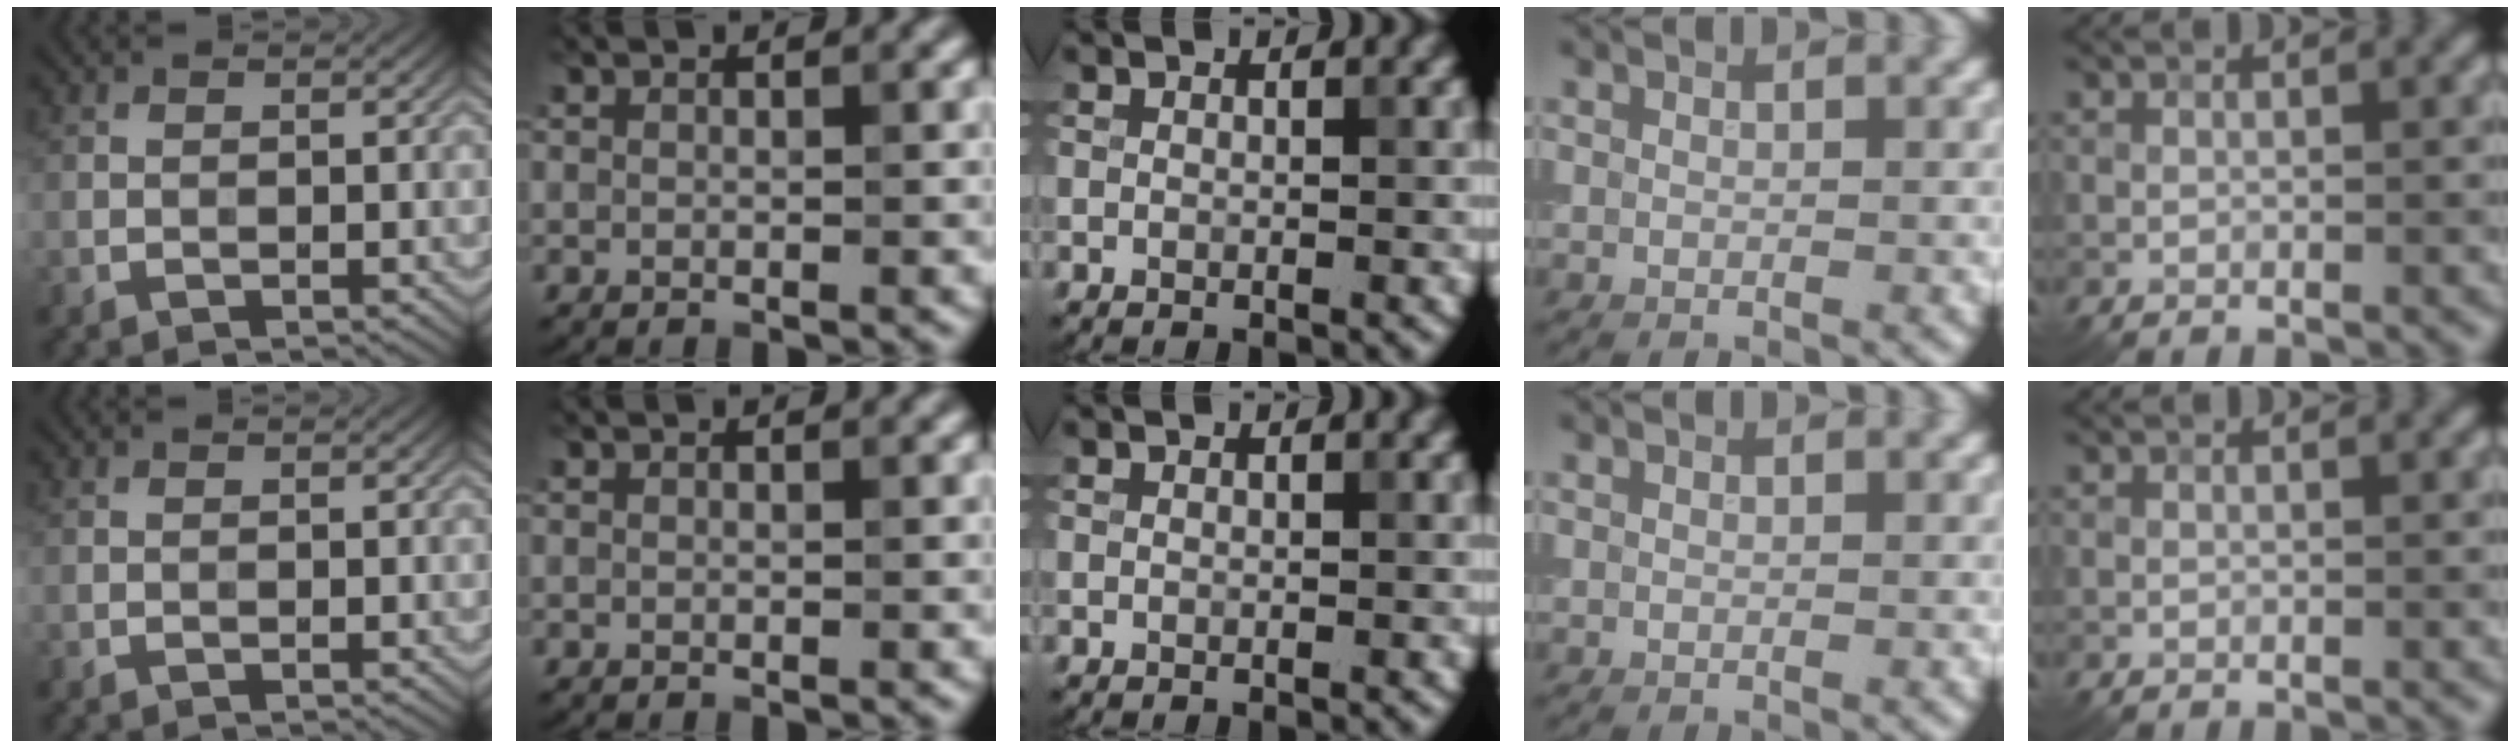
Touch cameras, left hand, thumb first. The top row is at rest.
{}